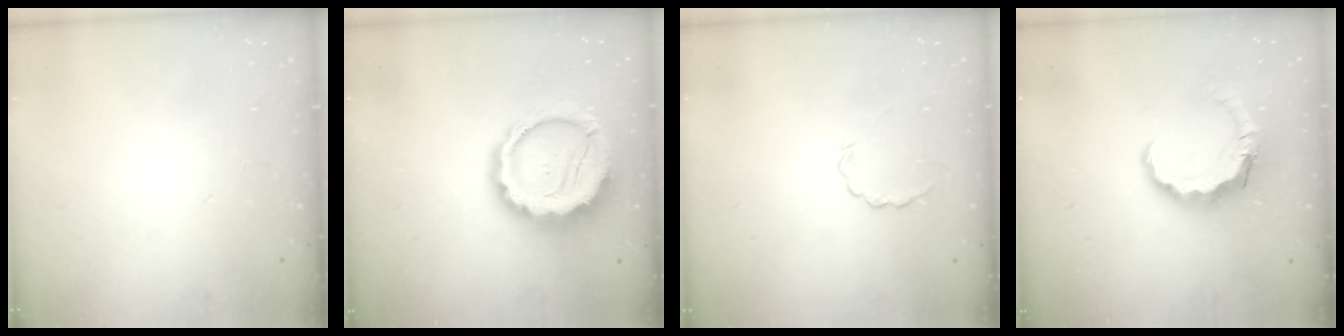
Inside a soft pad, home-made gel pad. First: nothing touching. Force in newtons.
{"total": 13.4, "press": 13.0, "slide": 3.1}
{"total": 3.0, "press": 2.8, "slide": 0.9}
{"total": 8.2, "press": 8.2, "slide": 0.4}